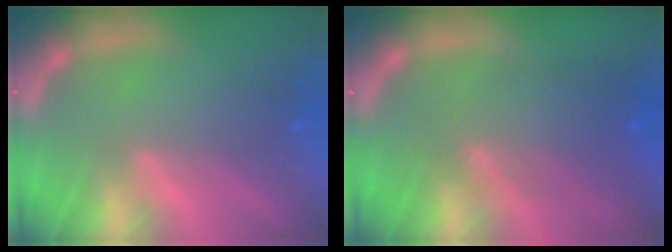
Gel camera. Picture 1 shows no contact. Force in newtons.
{"total": 5.5}